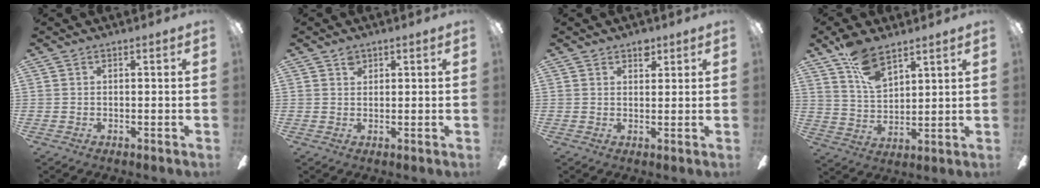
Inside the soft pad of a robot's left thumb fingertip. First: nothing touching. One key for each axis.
{"total": 2.0, "fx": 1.3, "fy": 1.3, "fz": 0.6, "tx": -0.006, "ty": -0.002, "tz": 0.024}
{"total": 3.6, "fx": 2.5, "fy": 2.2, "fz": 1.2, "tx": 0.002, "ty": -0.010, "tz": 0.040}
{"total": 11.0, "fx": 7.6, "fy": 5.2, "fz": 5.9, "tx": -0.103, "ty": -0.034, "tz": 0.140}